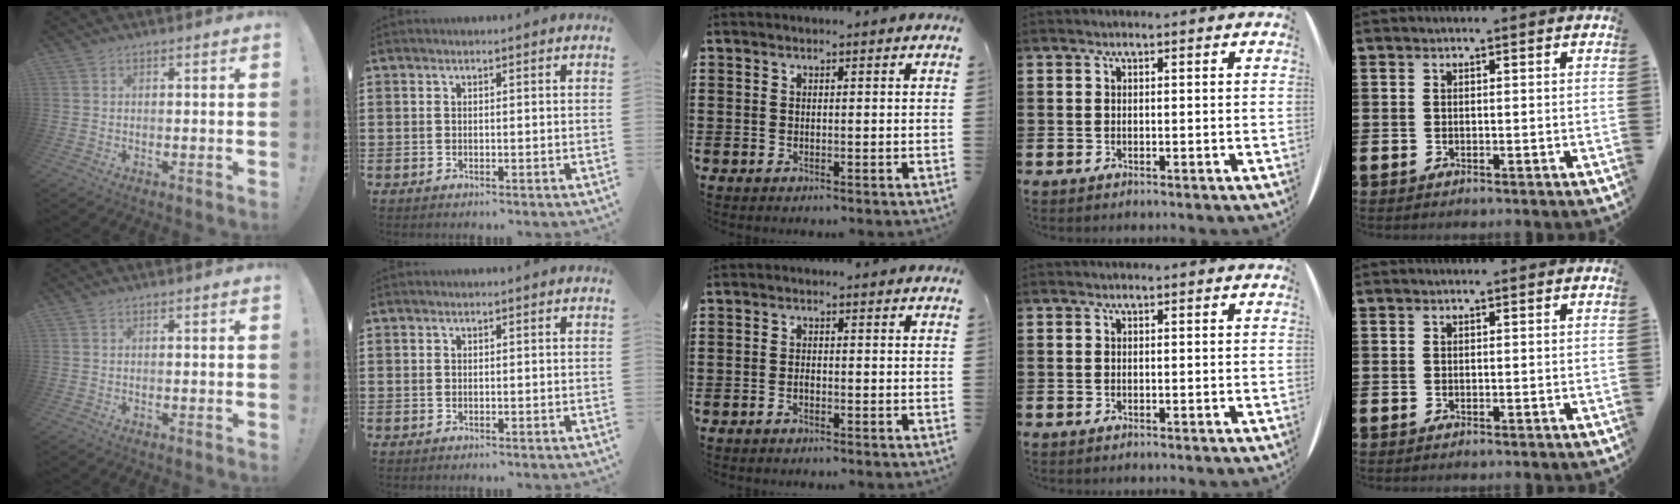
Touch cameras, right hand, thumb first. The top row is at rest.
{"middle": {"total": 1.1, "force": [-0.7, 0.4, 0.7], "torque": [-0.017, -0.003, -0.013]}}